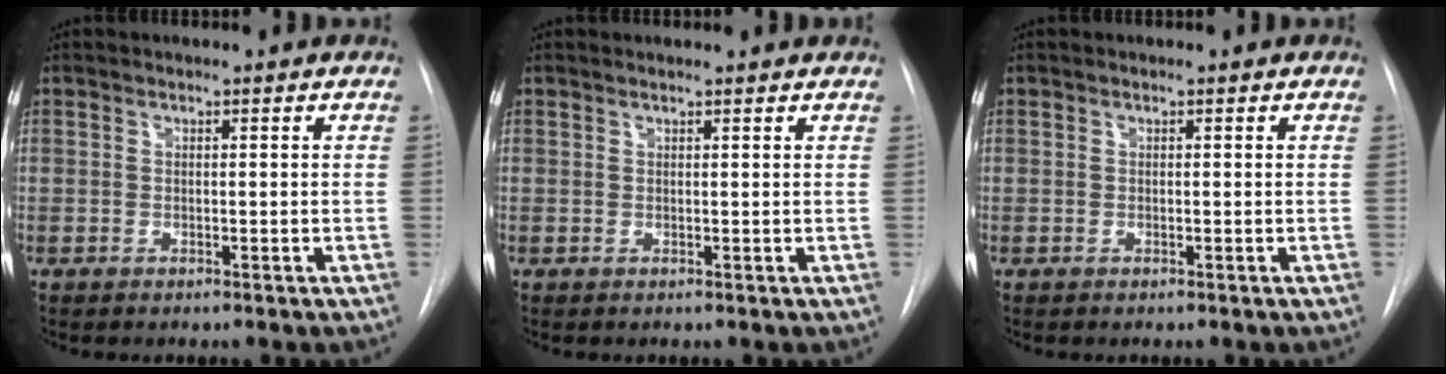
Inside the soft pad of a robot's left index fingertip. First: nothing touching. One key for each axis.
{"total": 1.3, "fx": 1.3, "fy": -0.1, "fz": 0.3, "tx": -0.011, "ty": 0.007, "tz": 0.017}
{"total": 0.0}